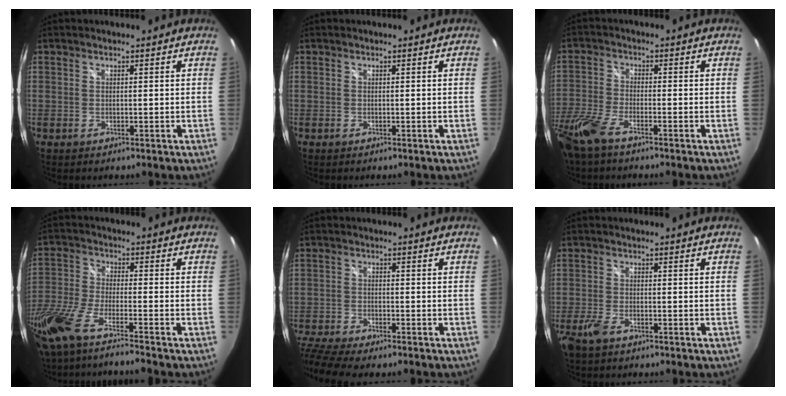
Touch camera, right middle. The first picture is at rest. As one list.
[{"total": 0.0}, {"total": 9.6, "force": [-7.0, 2.7, 6.0], "torque": [-0.153, -0.025, -0.146]}, {"total": 12.7, "force": [-9.9, 1.0, 7.8], "torque": [-0.177, -0.041, -0.188]}, {"total": 9.9, "force": [-8.6, 1.5, 4.8], "torque": [-0.137, -0.033, -0.156]}, {"total": 3.8, "force": [-2.5, 1.5, 2.4], "torque": [-0.066, -0.007, -0.049]}]